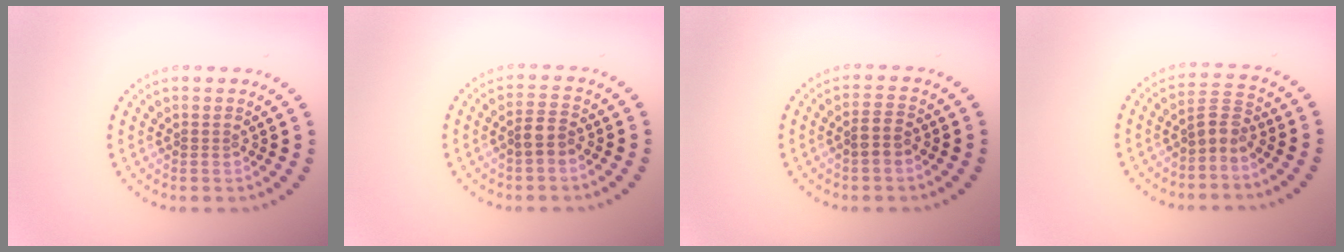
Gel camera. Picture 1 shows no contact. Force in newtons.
{"total": 2.0, "press": 1.8, "slide": 0.9}
{"total": 2.0, "press": 1.8, "slide": 0.8}
{"total": 2.2, "press": 1.7, "slide": 1.4}